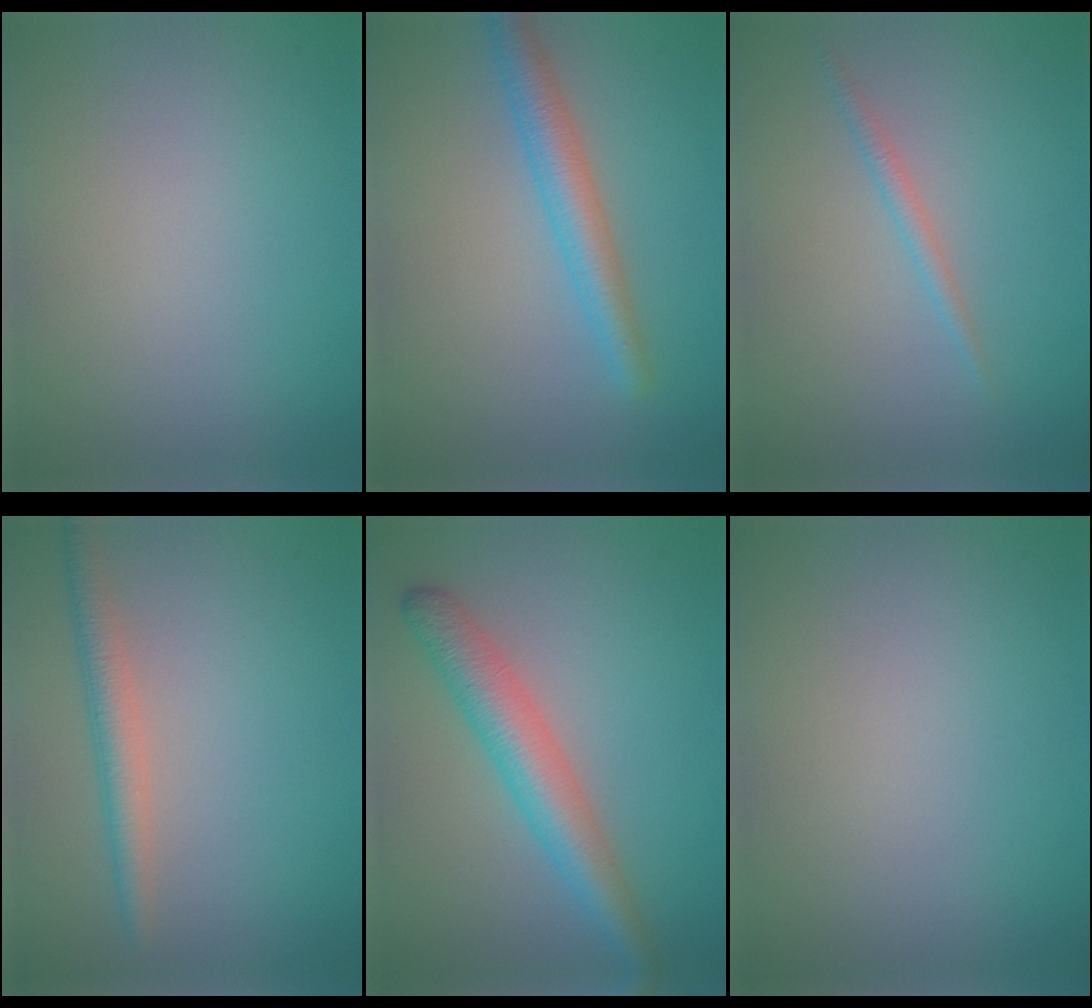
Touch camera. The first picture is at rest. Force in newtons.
{"total": 3.4, "press": 3.4, "slide": 0.1}
{"total": 0.9, "press": 0.9, "slide": 0.1}
{"total": 2.7, "press": 2.7, "slide": 0.2}
{"total": 4.9, "press": 4.9, "slide": 0.1}
{"total": 0.0}